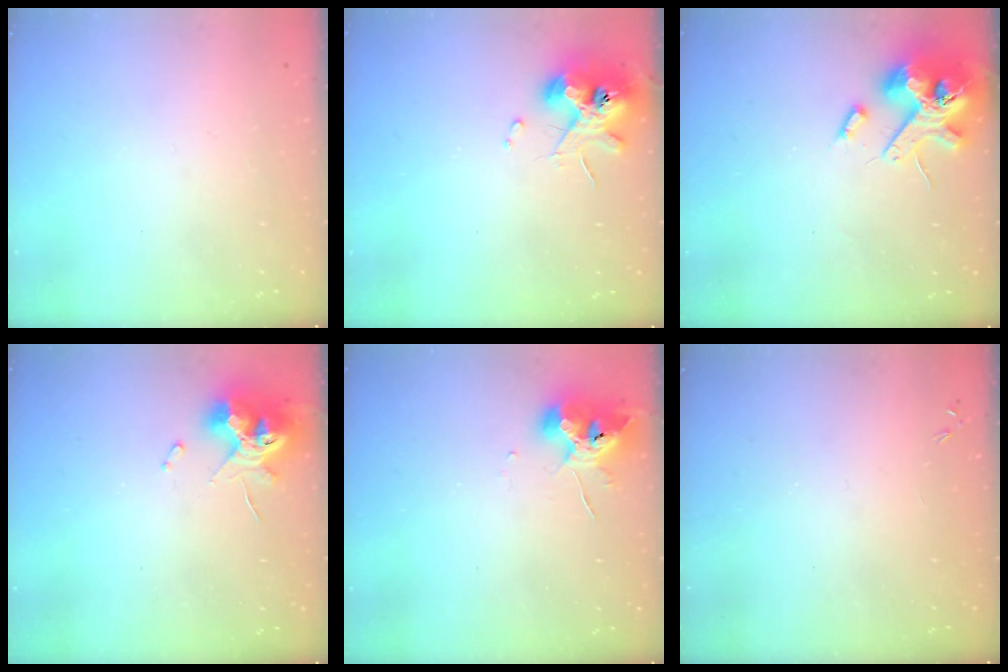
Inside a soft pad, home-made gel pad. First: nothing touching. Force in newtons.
{"total": 11.4, "press": 11.3, "slide": 1.6}
{"total": 13.7, "press": 13.5, "slide": 2.1}
{"total": 11.4, "press": 11.3, "slide": 1.1}
{"total": 9.7, "press": 9.6, "slide": 1.2}
{"total": 0.0}